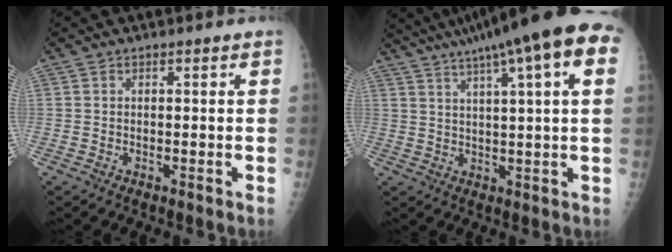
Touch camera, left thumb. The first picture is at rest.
{"total": 20.4, "force": [10.9, 3.2, 16.9], "torque": [-0.264, 0.025, 0.146]}